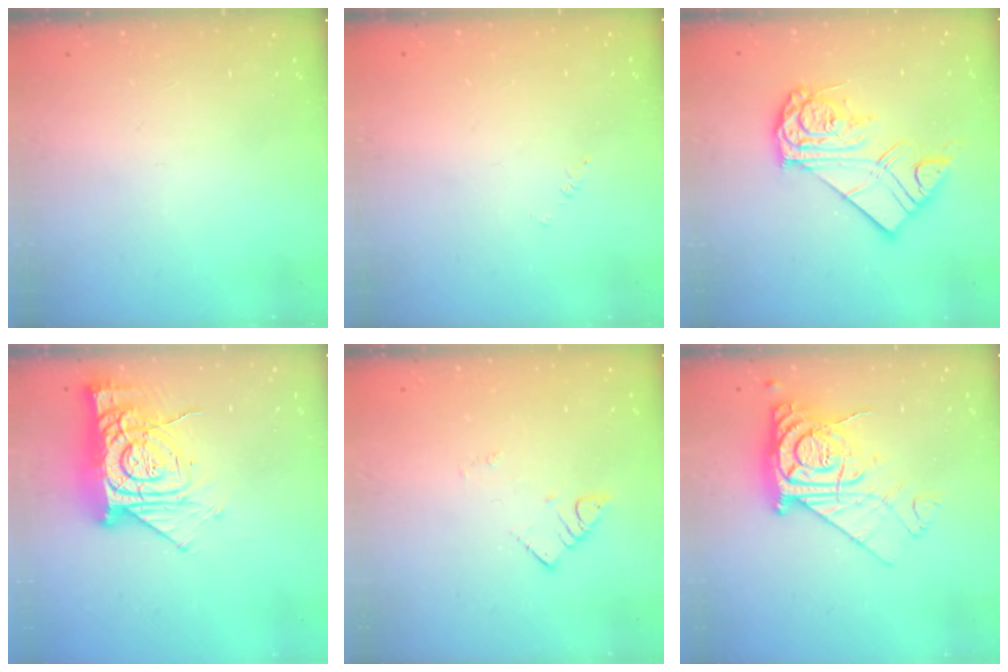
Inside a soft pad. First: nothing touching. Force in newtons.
{"total": 1.7, "press": 1.7, "slide": 0.3}
{"total": 13.7, "press": 13.6, "slide": 1.4}
{"total": 15.5, "press": 15.5, "slide": 1.4}
{"total": 2.7, "press": 2.7, "slide": 0.1}
{"total": 13.8, "press": 13.7, "slide": 1.3}